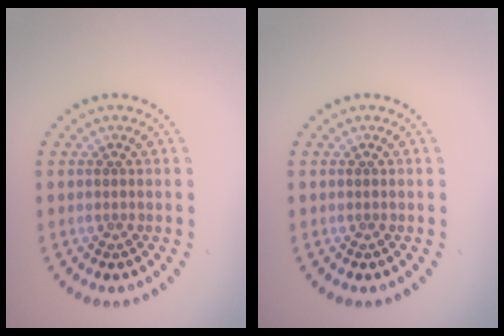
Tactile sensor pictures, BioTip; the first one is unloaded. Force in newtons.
{"total": 0.0}